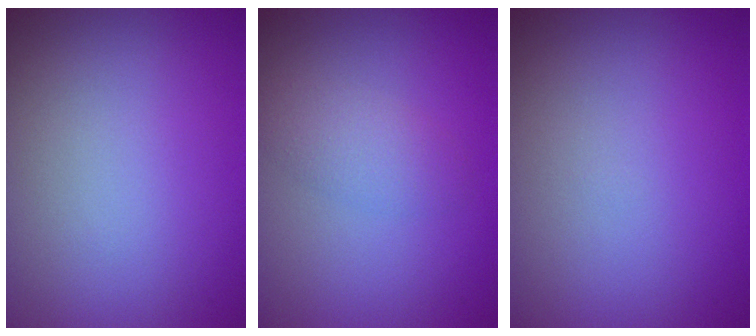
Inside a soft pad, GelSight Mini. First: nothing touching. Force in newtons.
{"total": 2.1, "press": 2.1, "slide": 0.0}
{"total": 0.0}